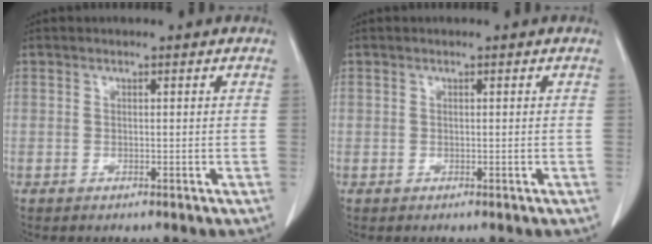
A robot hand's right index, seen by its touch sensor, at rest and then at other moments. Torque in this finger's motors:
{"motor_torque": [0.47, -0.18, 0.19, 0.05]}